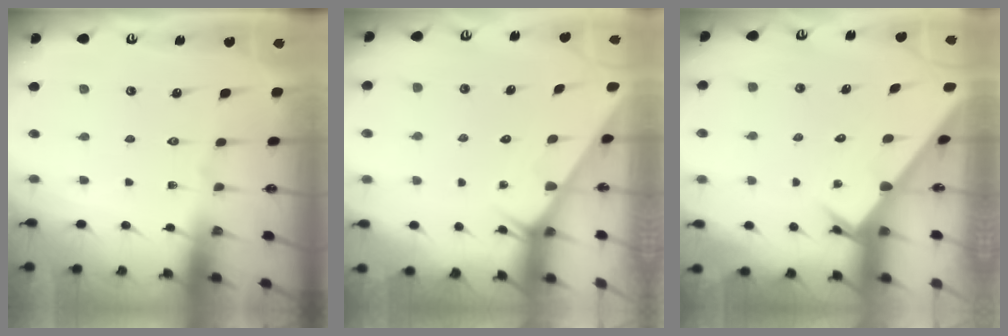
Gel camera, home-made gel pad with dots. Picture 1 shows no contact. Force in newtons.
{"total": 1.8, "press": 1.8, "slide": 0.1}
{"total": 2.7, "press": 2.7, "slide": 0.1}